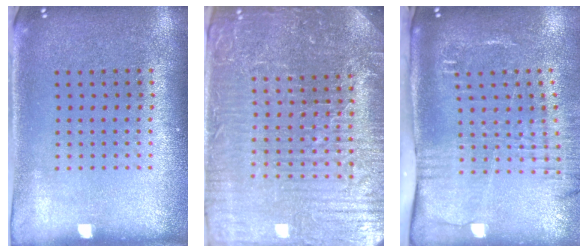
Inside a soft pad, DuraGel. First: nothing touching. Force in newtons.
{"total": 5.8, "press": 5.3, "slide": 2.3}
{"total": 2.8, "press": 2.1, "slide": 1.7}